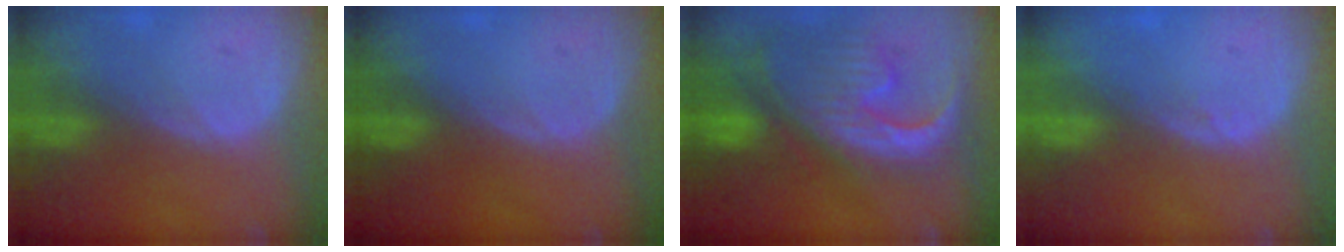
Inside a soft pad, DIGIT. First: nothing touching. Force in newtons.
{"total": 0.0}
{"total": 13.4, "press": 11.5, "slide": 6.8}
{"total": 1.0, "press": 0.9, "slide": 0.3}